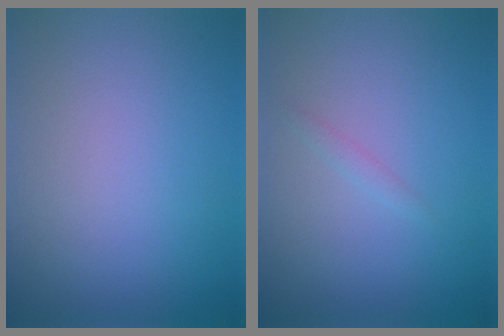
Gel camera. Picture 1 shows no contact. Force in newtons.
{"total": 0.7, "press": 0.7, "slide": 0.0}